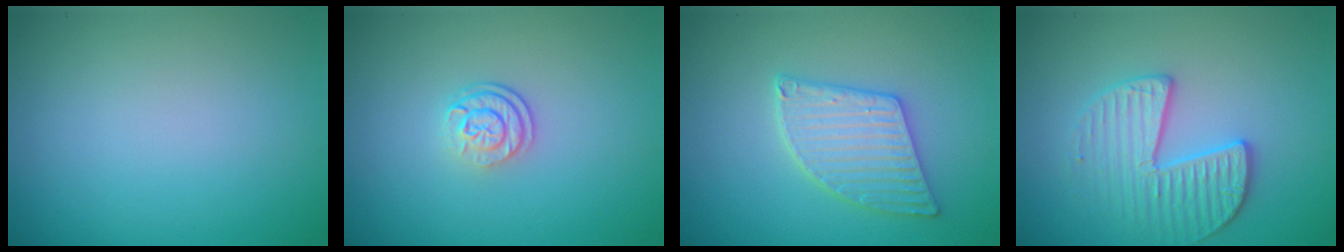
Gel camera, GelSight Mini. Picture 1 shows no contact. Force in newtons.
{"total": 2.6, "press": 1.9, "slide": 1.8}
{"total": 3.8, "press": 3.6, "slide": 1.2}
{"total": 3.4, "press": 3.3, "slide": 1.0}